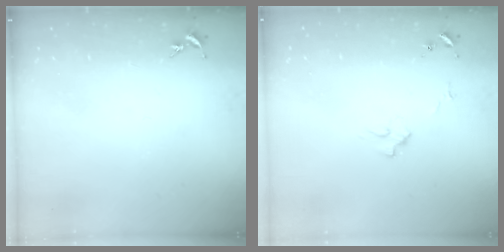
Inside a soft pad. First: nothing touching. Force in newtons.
{"total": 3.1, "press": 3.0, "slide": 0.4}